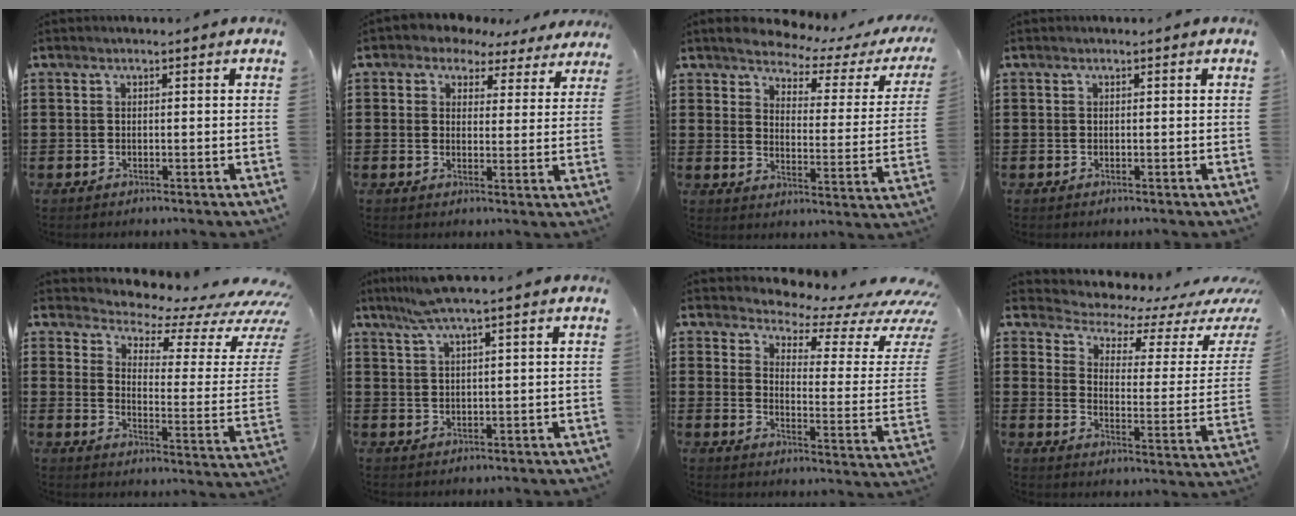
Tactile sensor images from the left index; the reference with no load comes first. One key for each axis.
{"total": 3.5, "fx": 2.8, "fy": 2.1, "fz": 0.6, "tx": -0.031, "ty": -0.007, "tz": 0.046}
{"total": 3.2, "fx": 3.1, "fy": 0.5, "fz": 0.6, "tx": -0.036, "ty": -0.025, "tz": 0.048}
{"total": 0.0}
{"total": 4.0, "fx": 3.6, "fy": 0.7, "fz": 1.4, "tx": -0.036, "ty": -0.047, "tz": 0.053}
{"total": 4.1, "fx": 2.6, "fy": -0.4, "fz": 3.2, "tx": -0.068, "ty": 0.000, "tz": 0.046}
{"total": 4.4, "fx": 3.8, "fy": 1.1, "fz": 2.0, "tx": -0.045, "ty": -0.041, "tz": 0.059}
{"total": 4.1, "fx": 3.8, "fy": 0.8, "fz": 1.3, "tx": -0.043, "ty": -0.036, "tz": 0.055}